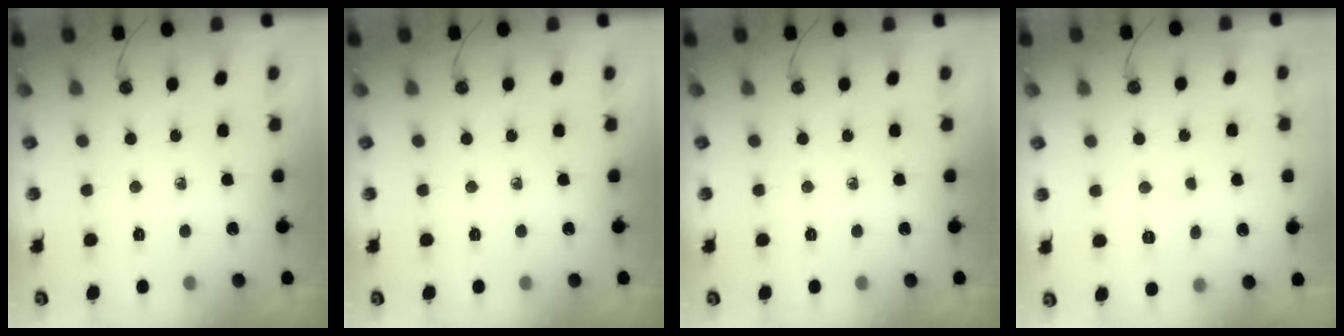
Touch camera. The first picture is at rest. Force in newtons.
{"total": 0.0}
{"total": 0.0}
{"total": 5.1, "press": 5.0, "slide": 1.1}